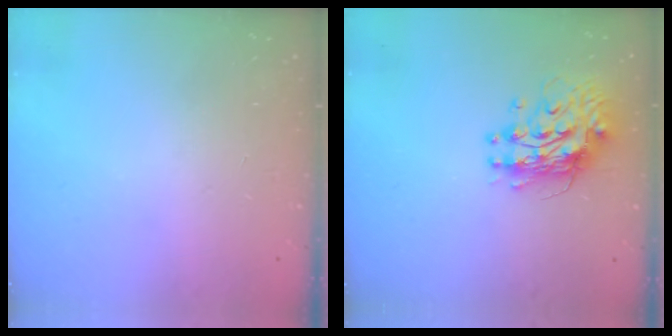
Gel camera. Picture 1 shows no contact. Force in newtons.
{"total": 11.0, "press": 10.9, "slide": 1.0}